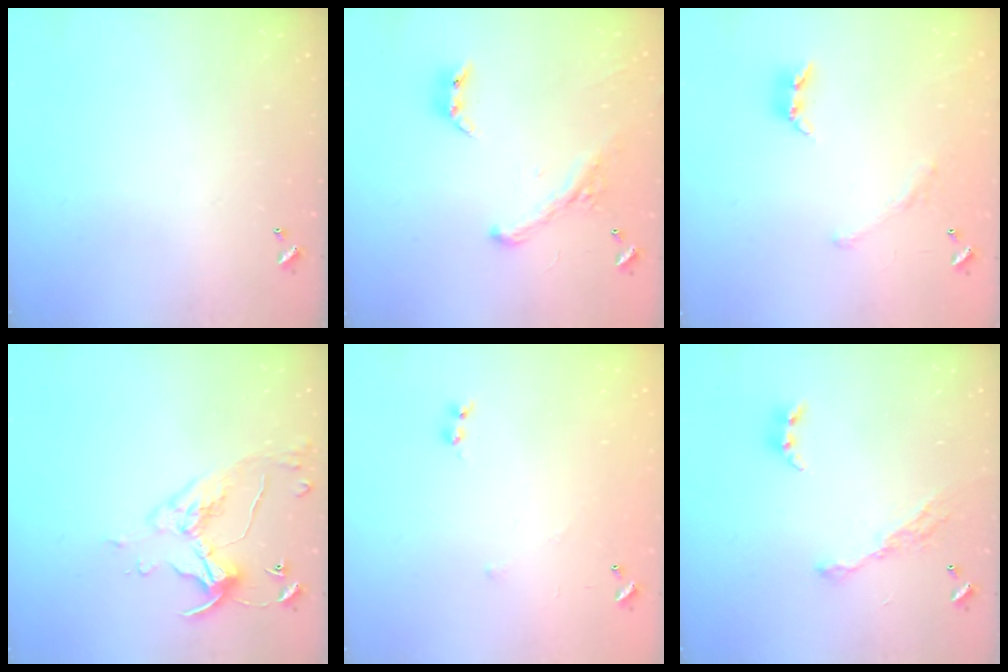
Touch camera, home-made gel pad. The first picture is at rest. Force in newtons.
{"total": 2.6, "press": 2.3, "slide": 1.3}
{"total": 1.6, "press": 1.1, "slide": 1.1}
{"total": 6.8, "press": 6.7, "slide": 0.8}
{"total": 6.1, "press": 6.1, "slide": 0.8}
{"total": 10.4, "press": 10.3, "slide": 1.2}